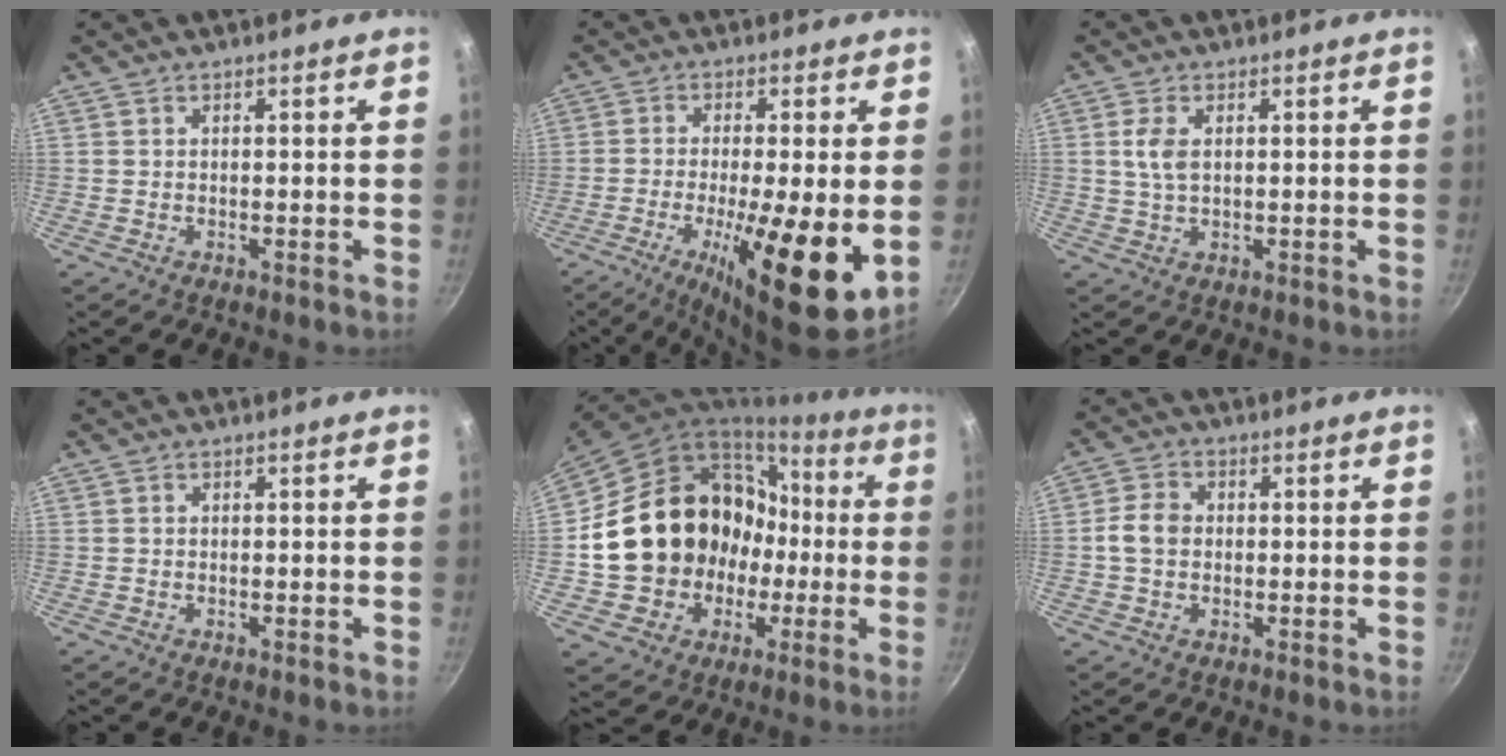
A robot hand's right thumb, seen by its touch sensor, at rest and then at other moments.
{"total": 15.4, "force": [-3.4, 3.5, 14.6], "torque": [-0.242, -0.010, -0.055]}
{"total": 4.0, "force": [0.9, 2.1, 3.2], "torque": [-0.067, 0.001, 0.018]}
{"total": 0.0}
{"total": 21.8, "force": [-0.9, 18.6, 11.3], "torque": [-0.158, 0.056, 0.014]}
{"total": 4.9, "force": [-0.2, 3.9, 2.9], "torque": [-0.047, 0.013, -0.011]}